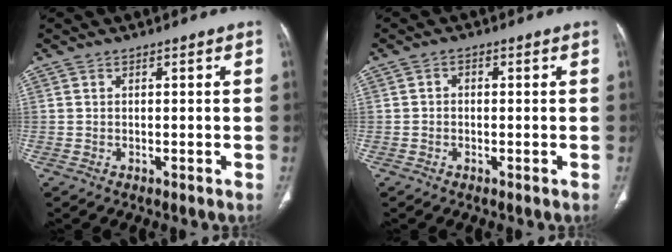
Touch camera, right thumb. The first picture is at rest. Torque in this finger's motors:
{"motor_torque": [-0.61, 0.07, 0.25, 0.31, 0.08]}